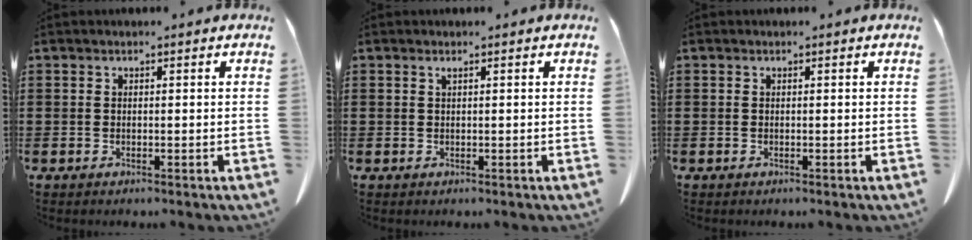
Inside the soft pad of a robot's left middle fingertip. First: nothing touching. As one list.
[{"total": 0.5, "force": [0.3, 0.0, 0.4], "torque": [-0.010, -0.001, 0.007]}, {"total": 0.0}]